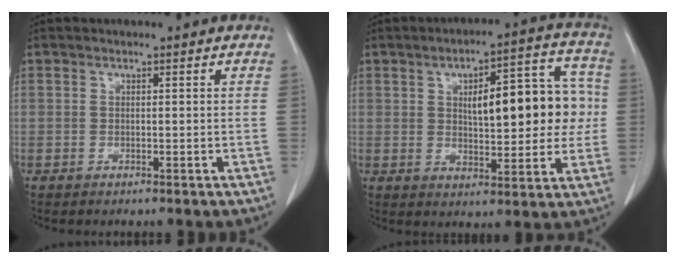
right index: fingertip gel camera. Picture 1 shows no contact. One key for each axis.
{"total": 14.2, "fx": 1.7, "fy": 5.1, "fz": 13.1, "tx": -0.173, "ty": 0.037, "tz": 0.032}